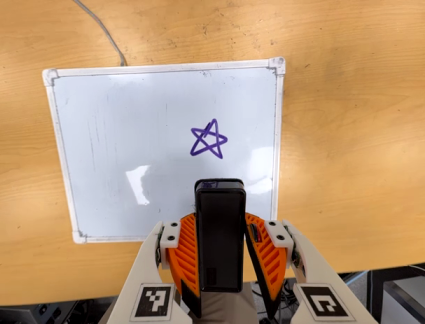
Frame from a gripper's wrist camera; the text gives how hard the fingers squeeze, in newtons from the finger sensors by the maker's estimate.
{"total": 4.8, "left": 3.8, "right": 5.8}